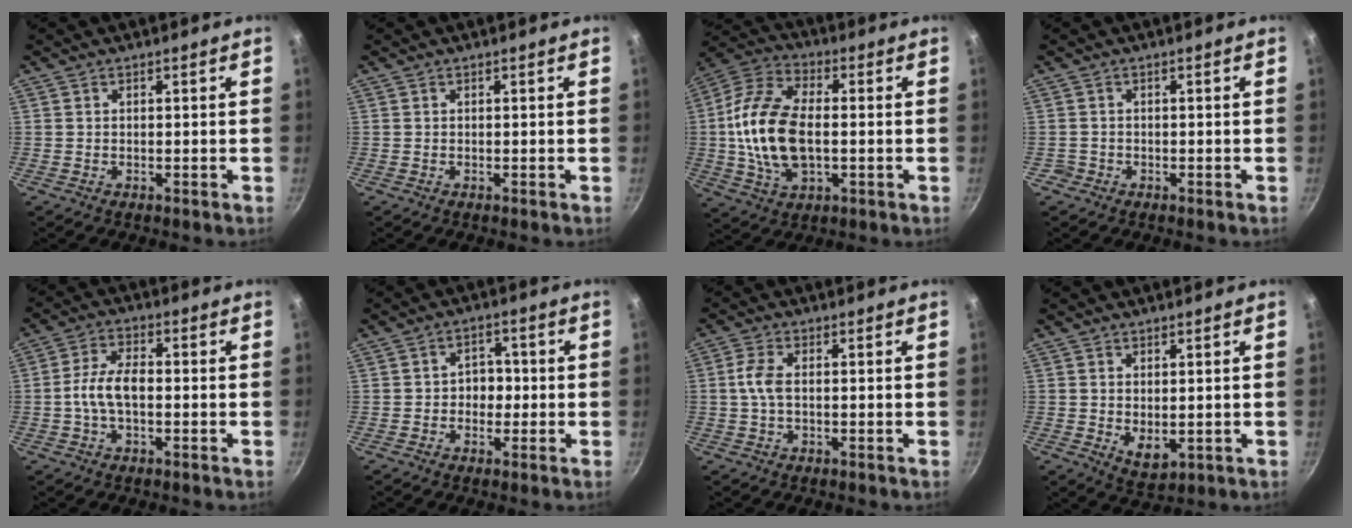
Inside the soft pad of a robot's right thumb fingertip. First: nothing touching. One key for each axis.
{"total": 0.0}
{"total": 17.1, "fx": -0.5, "fy": 9.6, "fz": 14.1, "tx": -0.270, "ty": 0.021, "tz": -0.019}
{"total": 1.2, "fx": -0.6, "fy": 1.0, "fz": 0.0, "tx": 0.005, "ty": 0.010, "tz": -0.008}
{"total": 7.1, "fx": -0.9, "fy": 3.7, "fz": 6.0, "tx": -0.113, "ty": 0.024, "tz": -0.025}
{"total": 4.3, "fx": -0.6, "fy": 3.6, "fz": 2.4, "tx": 0.003, "ty": 0.011, "tz": -0.012}
{"total": 4.1, "fx": 0.0, "fy": 2.1, "fz": 3.6, "tx": -0.085, "ty": 0.009, "tz": -0.005}
{"total": 4.9, "fx": 0.2, "fy": 2.9, "fz": 3.9, "tx": -0.058, "ty": -0.017, "tz": 0.013}